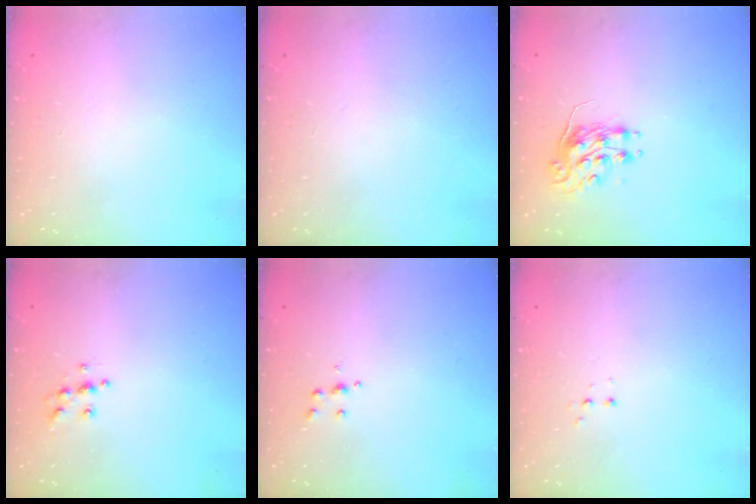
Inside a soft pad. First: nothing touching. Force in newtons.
{"total": 0.0}
{"total": 8.2, "press": 8.2, "slide": 0.1}
{"total": 6.4, "press": 6.4, "slide": 0.6}
{"total": 3.9, "press": 3.8, "slide": 0.4}
{"total": 2.8, "press": 2.8, "slide": 0.5}